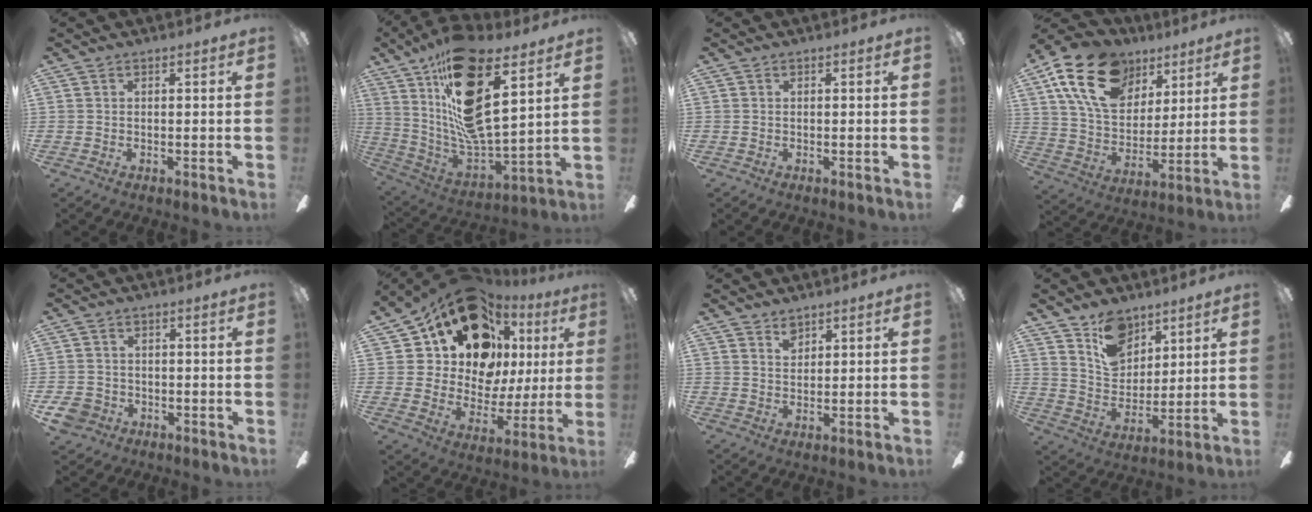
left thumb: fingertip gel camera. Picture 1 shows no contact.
{"total": 22.6, "force": [12.5, 8.2, 16.9], "torque": [-0.316, -0.079, 0.212]}
{"total": 0.0}
{"total": 20.6, "force": [11.3, 13.2, 11.1], "torque": [-0.193, -0.036, 0.209]}
{"total": 5.4, "force": [-2.6, 4.3, 1.9], "torque": [-0.055, 0.015, -0.052]}
{"total": 20.8, "force": [12.1, 13.6, 10.1], "torque": [-0.182, -0.070, 0.235]}
{"total": 3.0, "force": [2.4, 1.7, 1.0], "torque": [-0.007, -0.008, 0.042]}
{"total": 12.4, "force": [8.2, 8.1, 4.6], "torque": [-0.075, -0.039, 0.156]}